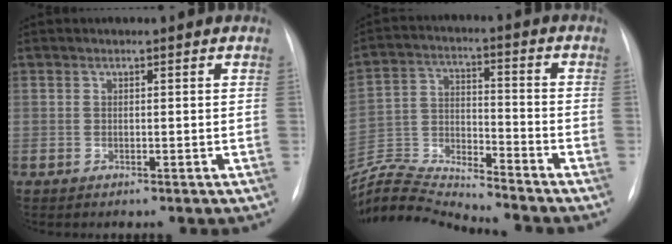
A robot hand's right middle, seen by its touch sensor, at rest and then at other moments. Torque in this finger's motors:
{"motor_torque": [-0.06, -0.19, 0.08, 0.04]}